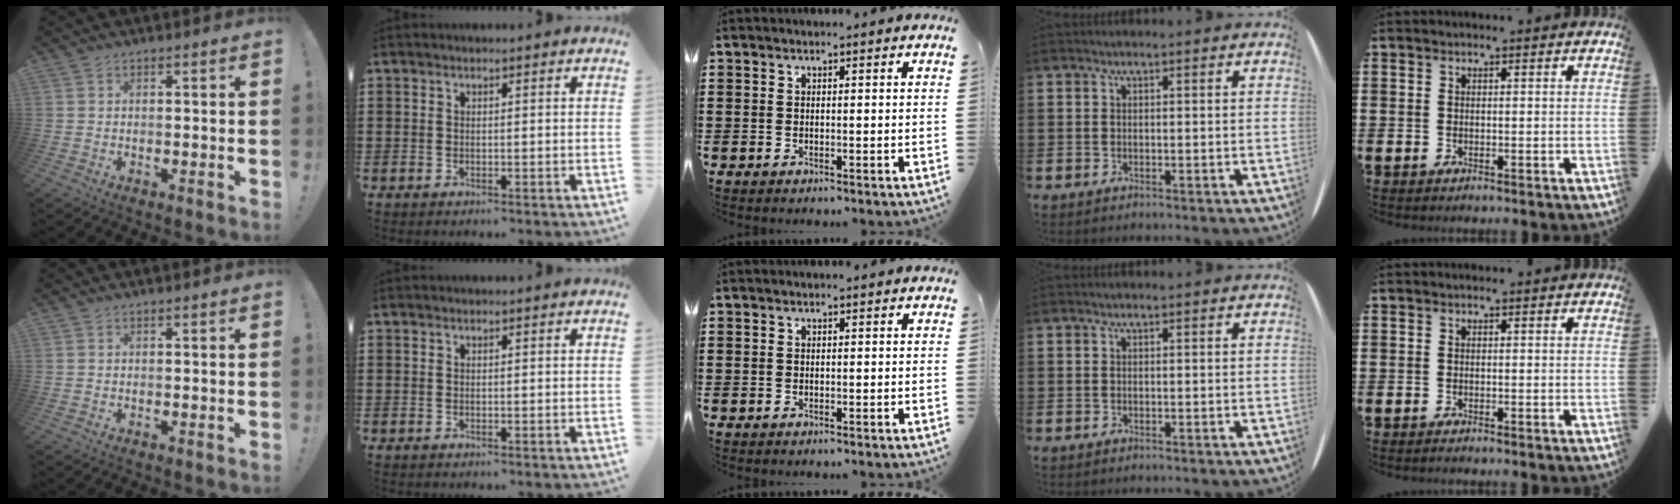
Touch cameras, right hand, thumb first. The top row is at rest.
{}